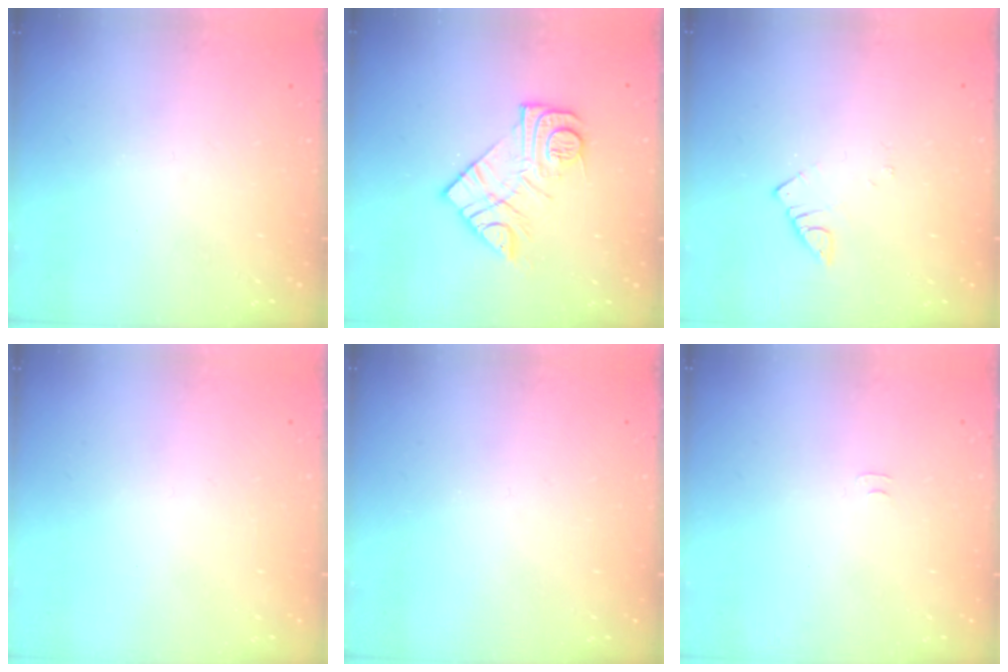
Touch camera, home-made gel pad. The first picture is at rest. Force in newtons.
{"total": 13.2, "press": 13.2, "slide": 0.9}
{"total": 2.5, "press": 2.5, "slide": 0.3}
{"total": 1.8, "press": 1.8, "slide": 0.2}
{"total": 0.0}
{"total": 3.7, "press": 3.7, "slide": 0.4}